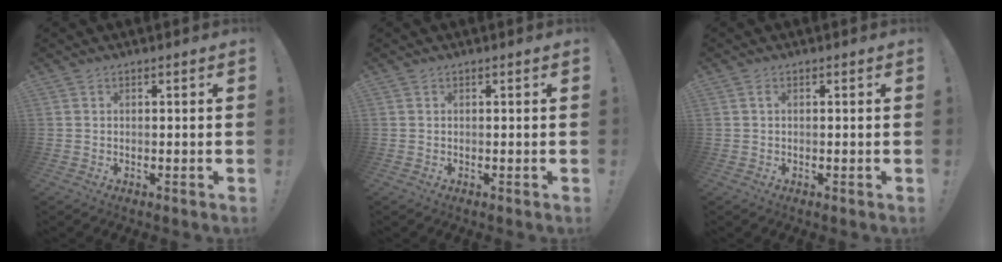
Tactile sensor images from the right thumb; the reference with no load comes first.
{"total": 0.0}
{"total": 0.8, "force": [0.0, 0.1, 0.8], "torque": [-0.016, 0.002, 0.000]}